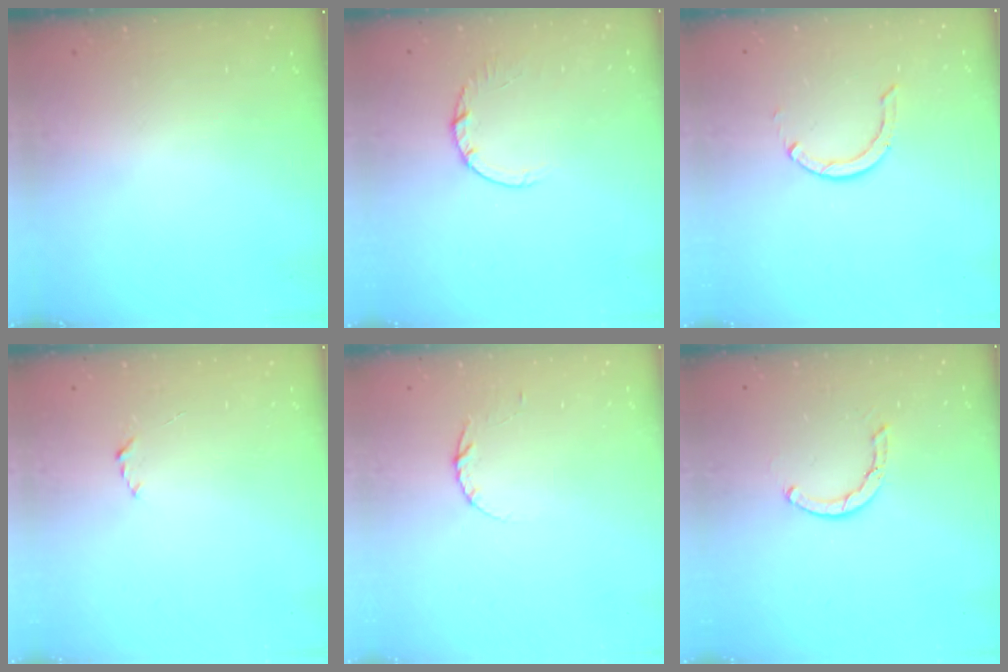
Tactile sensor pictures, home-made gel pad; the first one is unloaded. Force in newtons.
{"total": 2.7, "press": 2.7, "slide": 0.4}
{"total": 2.9, "press": 2.9, "slide": 0.4}
{"total": 2.2, "press": 2.1, "slide": 0.3}
{"total": 3.4, "press": 3.4, "slide": 0.4}
{"total": 2.5, "press": 2.5, "slide": 0.1}